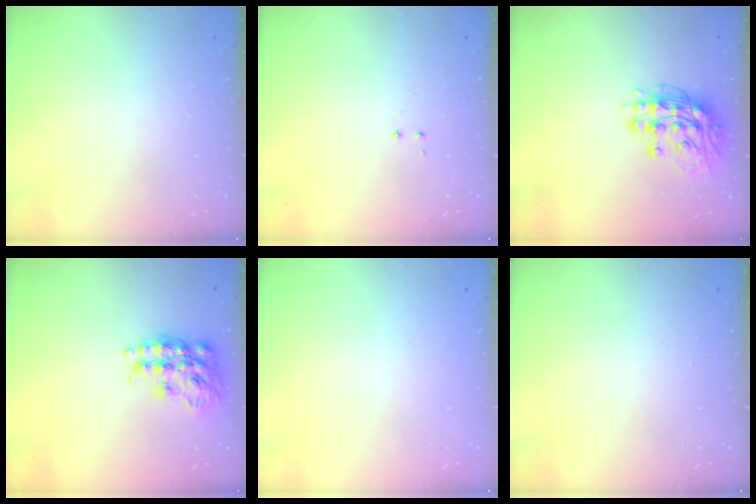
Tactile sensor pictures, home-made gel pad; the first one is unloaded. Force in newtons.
{"total": 3.5, "press": 3.5, "slide": 0.5}
{"total": 13.5, "press": 13.4, "slide": 1.3}
{"total": 19.2, "press": 19.2, "slide": 1.3}
{"total": 0.0}
{"total": 0.0}